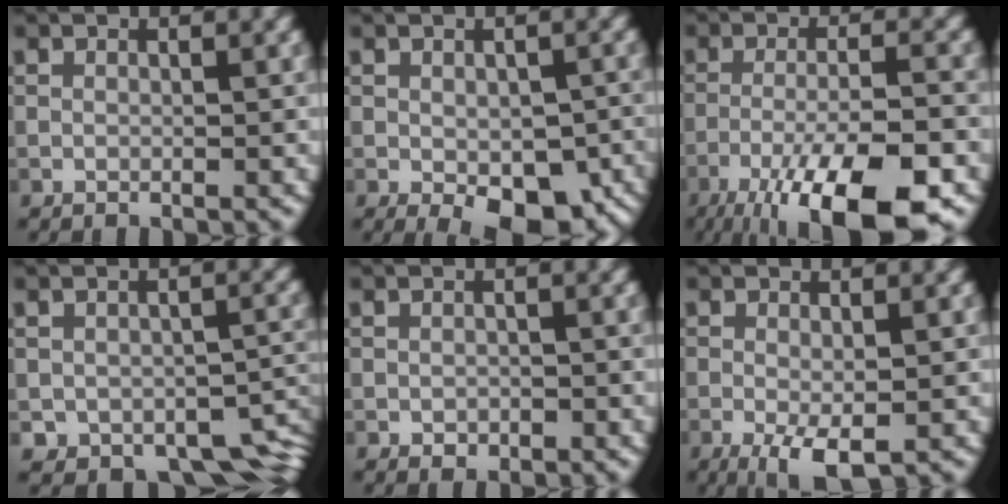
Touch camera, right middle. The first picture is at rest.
{"total": 8.1, "force": [-3.6, 4.0, 6.2], "torque": [-0.090, -0.025, -0.035]}
{"total": 11.8, "force": [-7.5, 3.0, 8.7], "torque": [-0.144, -0.013, -0.121]}
{"total": 6.3, "force": [-3.0, 4.2, 3.7], "torque": [-0.039, -0.031, -0.032]}
{"total": 1.0, "force": [-0.4, 0.7, 0.6], "torque": [-0.008, -0.003, -0.006]}
{"total": 3.4, "force": [-1.2, 1.2, 3.0], "torque": [-0.058, -0.011, -0.018]}